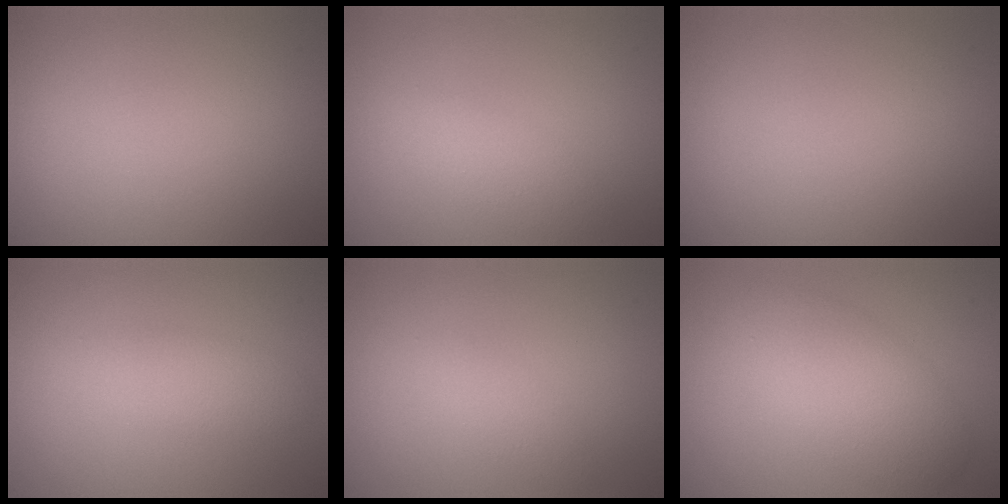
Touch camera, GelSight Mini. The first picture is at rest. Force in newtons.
{"total": 2.3, "press": 2.3, "slide": 0.1}
{"total": 0.0}
{"total": 2.1, "press": 2.1, "slide": 0.1}
{"total": 1.4, "press": 1.4, "slide": 0.0}
{"total": 4.8, "press": 4.8, "slide": 0.1}